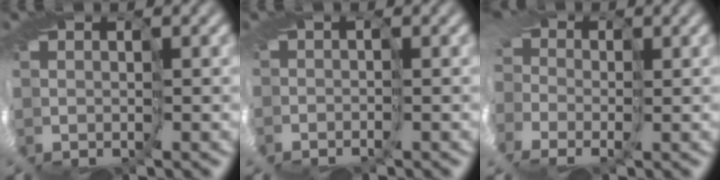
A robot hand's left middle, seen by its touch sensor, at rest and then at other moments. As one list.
[{"total": 1.4, "force": [-1.2, 0.2, 0.8], "torque": [0.001, 0.000, -0.020]}, {"total": 9.4, "force": [-1.5, 6.7, 6.4], "torque": [-0.130, 0.002, -0.061]}]